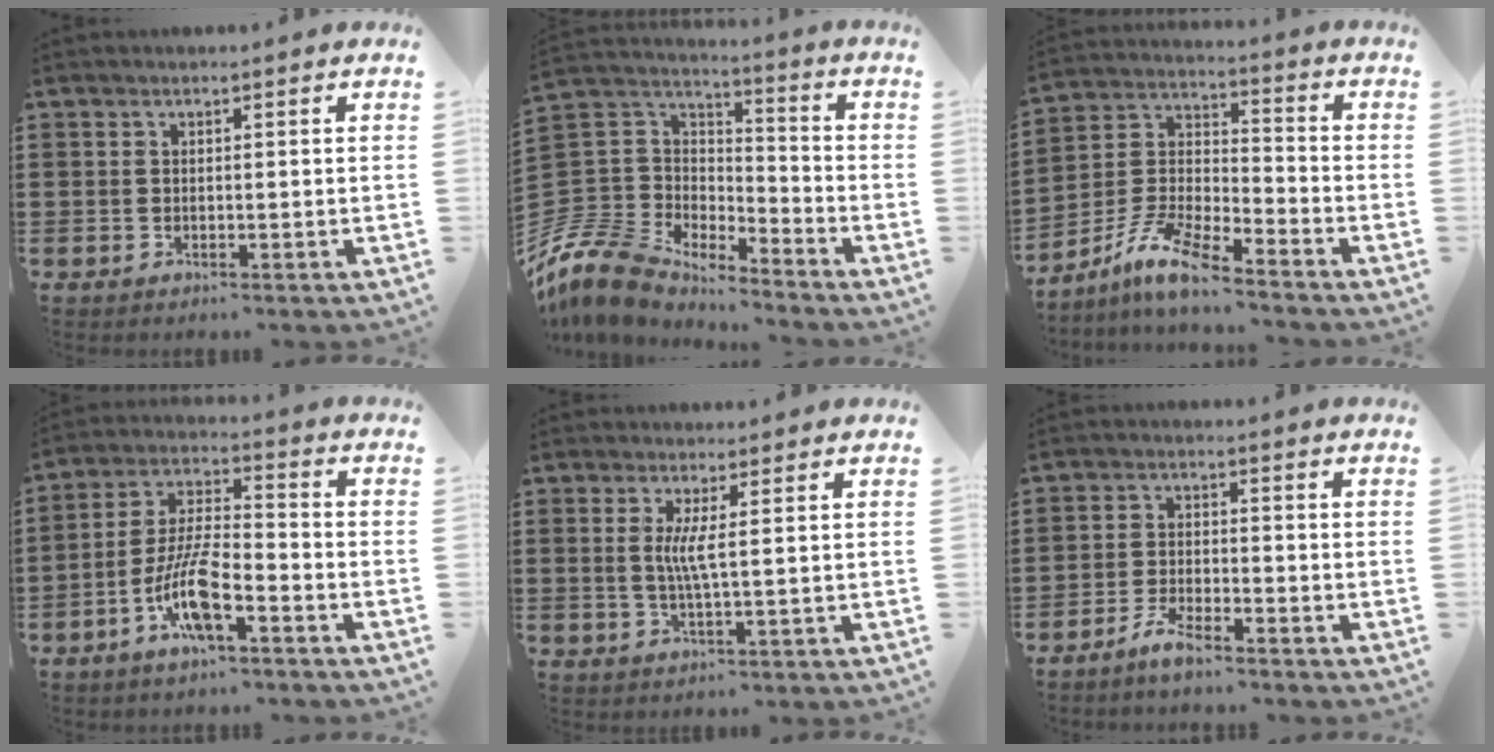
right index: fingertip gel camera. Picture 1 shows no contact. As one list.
[{"total": 10.4, "force": [-9.2, 4.3, 2.4], "torque": [-0.105, 0.002, -0.193]}, {"total": 8.4, "force": [-7.2, 1.1, 4.3], "torque": [-0.116, -0.006, -0.148]}, {"total": 9.8, "force": [-4.8, 2.7, 8.1], "torque": [-0.183, -0.004, -0.094]}, {"total": 3.7, "force": [0.6, -0.3, 3.6], "torque": [-0.072, -0.010, 0.010]}, {"total": 3.3, "force": [-3.1, 0.1, 1.3], "torque": [-0.038, 0.000, -0.063]}]